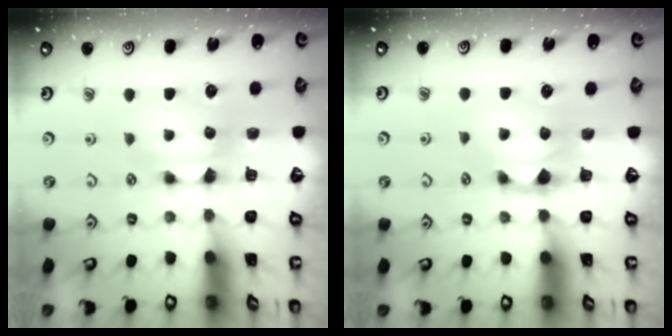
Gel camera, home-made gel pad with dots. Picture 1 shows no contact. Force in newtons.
{"total": 1.1, "press": 0.1, "slide": 1.1}